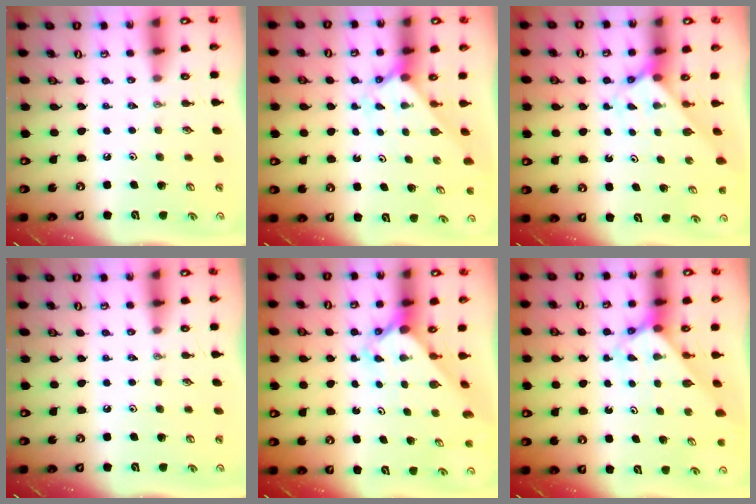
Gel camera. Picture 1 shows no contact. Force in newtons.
{"total": 2.0, "press": 2.0, "slide": 0.2}
{"total": 2.4, "press": 2.4, "slide": 0.2}
{"total": 0.0}
{"total": 2.3, "press": 2.3, "slide": 0.1}
{"total": 2.6, "press": 2.6, "slide": 0.1}